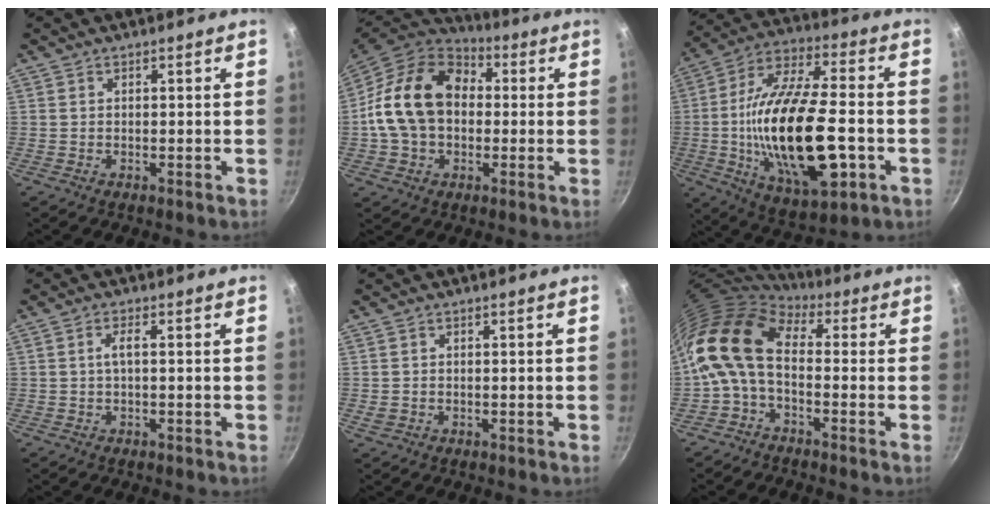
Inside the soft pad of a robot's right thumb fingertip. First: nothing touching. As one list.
[{"total": 18.5, "force": [1.0, 13.6, 12.4], "torque": [-0.202, 0.036, 0.007]}, {"total": 26.6, "force": [-4.7, 11.2, 23.6], "torque": [-0.428, 0.017, -0.077]}, {"total": 2.0, "force": [0.0, 0.5, 1.9], "torque": [-0.043, 0.007, 0.000]}, {"total": 1.3, "force": [-0.2, 1.1, 0.7], "torque": [-0.009, 0.001, -0.001]}, {"total": 12.3, "force": [-0.1, 7.4, 9.8], "torque": [-0.183, 0.025, -0.021]}]